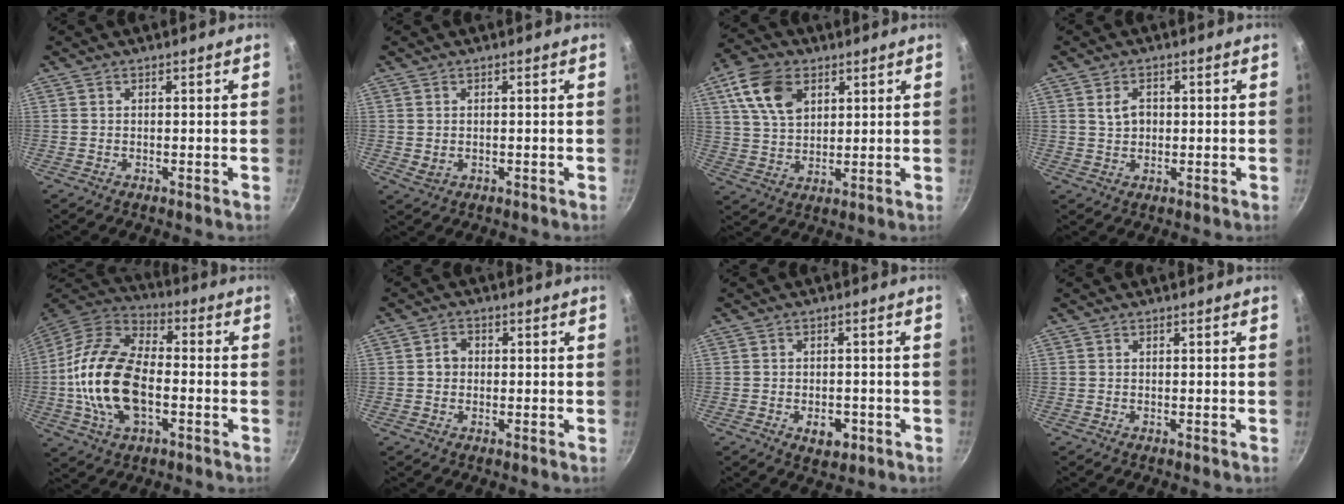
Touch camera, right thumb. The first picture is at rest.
{"total": 1.9, "force": [0.1, 1.4, 1.2], "torque": [-0.021, -0.004, 0.004]}
{"total": 11.5, "force": [4.7, 7.5, 7.4], "torque": [-0.122, -0.007, 0.090]}
{"total": 3.6, "force": [0.6, 2.7, 2.3], "torque": [-0.027, 0.002, 0.014]}
{"total": 19.5, "force": [-2.8, 11.1, 15.8], "torque": [-0.290, 0.035, -0.063]}
{"total": 2.8, "force": [0.0, 2.4, 1.4], "torque": [-0.011, 0.006, -0.002]}
{"total": 4.7, "force": [-1.8, 3.1, 3.0], "torque": [-0.030, 0.011, -0.019]}
{"total": 0.0}